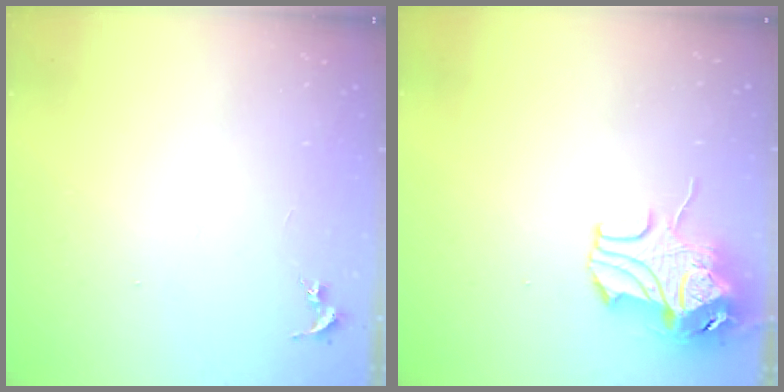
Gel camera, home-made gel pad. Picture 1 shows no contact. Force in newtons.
{"total": 10.5, "press": 10.4, "slide": 1.5}